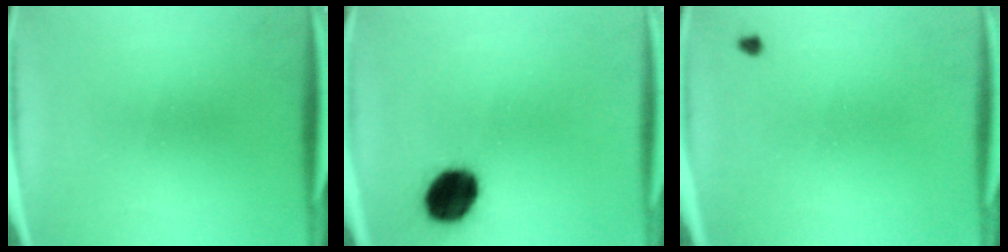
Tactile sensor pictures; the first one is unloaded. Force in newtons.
{"total": 13.1}
{"total": 0.7}